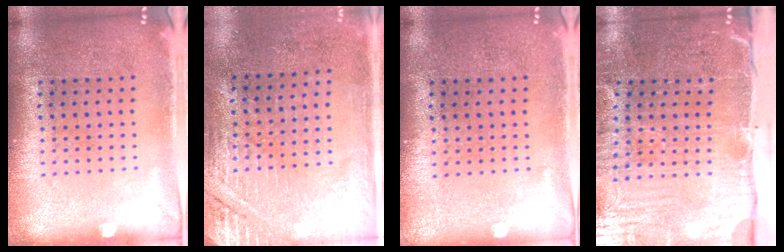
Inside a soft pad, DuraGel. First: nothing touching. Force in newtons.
{"total": 2.8, "press": 2.6, "slide": 0.9}
{"total": 0.0}
{"total": 5.4, "press": 4.4, "slide": 3.2}